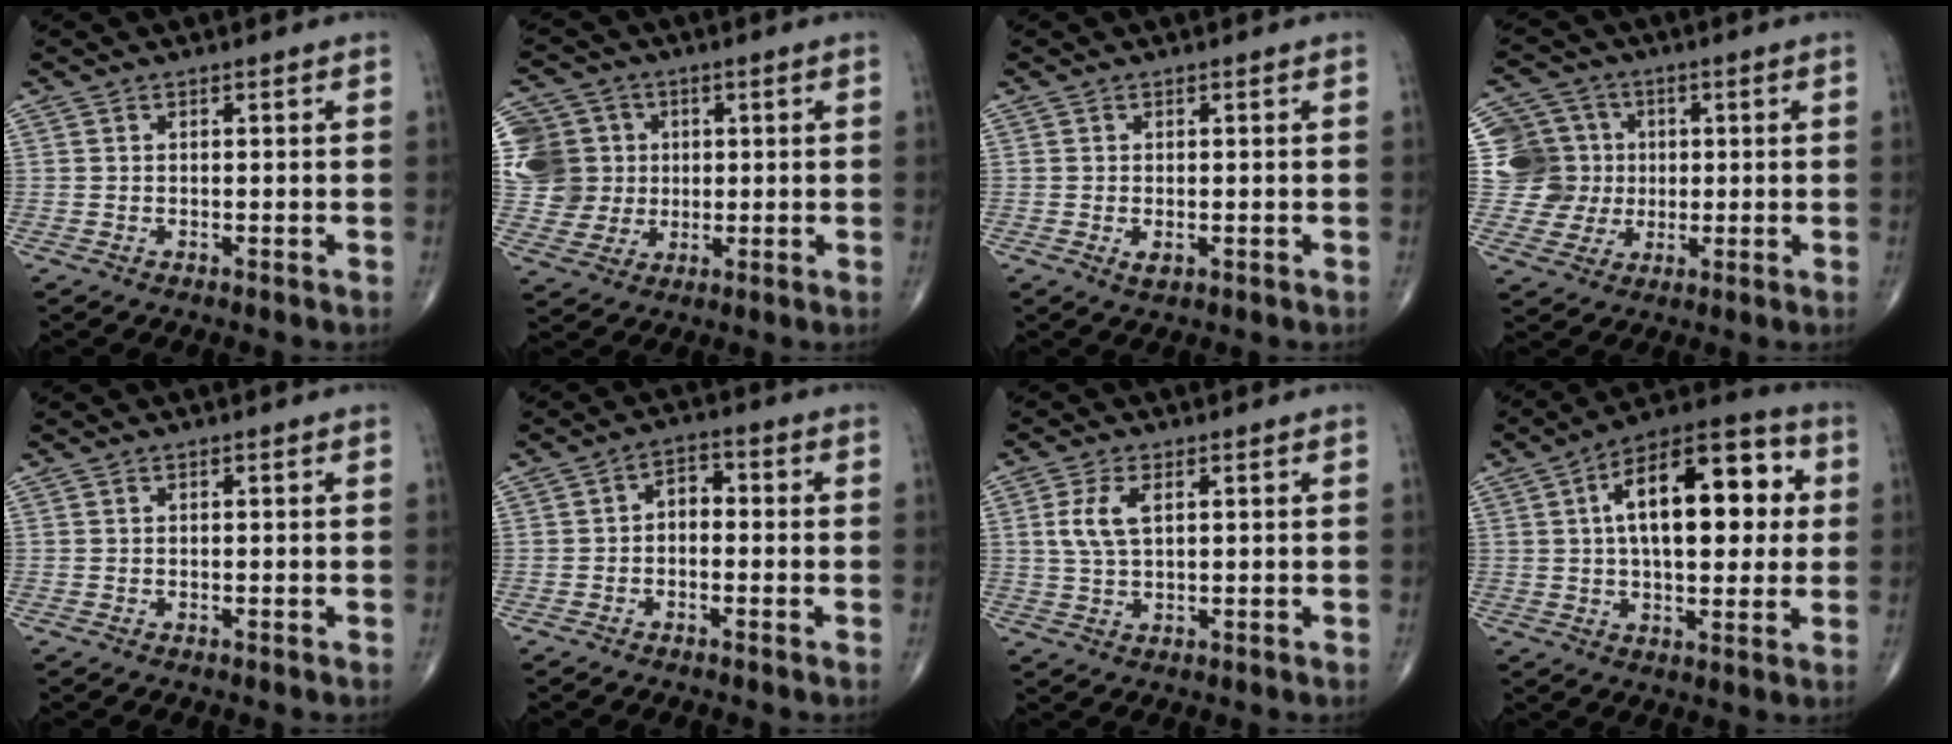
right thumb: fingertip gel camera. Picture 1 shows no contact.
{"total": 11.8, "force": [1.9, 11.2, 3.0], "torque": [-0.038, 0.016, 0.039]}
{"total": 1.6, "force": [-0.4, 0.9, 1.3], "torque": [-0.022, -0.004, -0.006]}
{"total": 9.8, "force": [1.1, 9.7, 1.3], "torque": [0.016, 0.015, 0.020]}
{"total": 0.0}
{"total": 3.7, "force": [-0.5, 2.5, 2.7], "torque": [-0.027, 0.019, -0.021]}
{"total": 5.4, "force": [1.5, 2.6, 4.5], "torque": [-0.100, 0.000, 0.030]}
{"total": 20.6, "force": [4.0, 9.9, 17.6], "torque": [-0.240, 0.018, 0.051]}